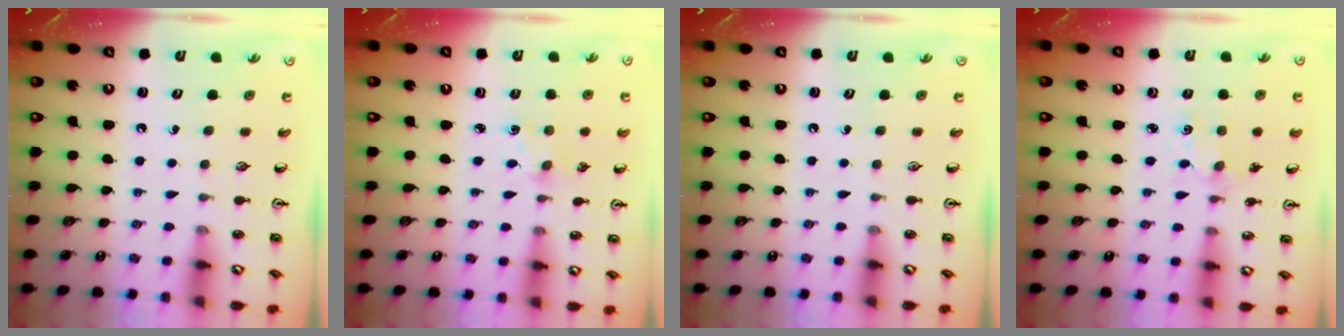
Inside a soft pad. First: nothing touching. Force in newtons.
{"total": 2.5, "press": 2.5, "slide": 0.3}
{"total": 0.0}
{"total": 1.9, "press": 1.9, "slide": 0.3}